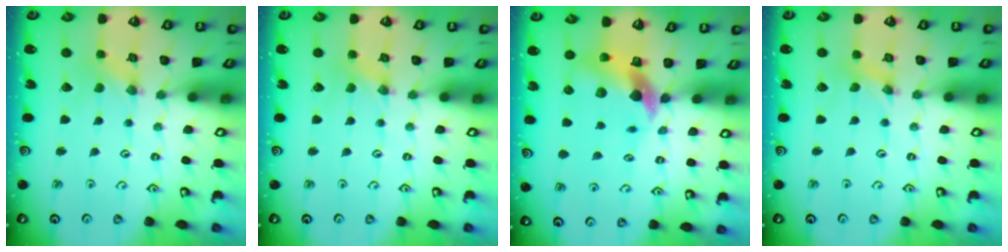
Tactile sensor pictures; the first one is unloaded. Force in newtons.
{"total": 0.7, "press": 0.6, "slide": 0.1}
{"total": 9.0, "press": 8.9, "slide": 1.3}
{"total": 1.6, "press": 1.6, "slide": 0.3}